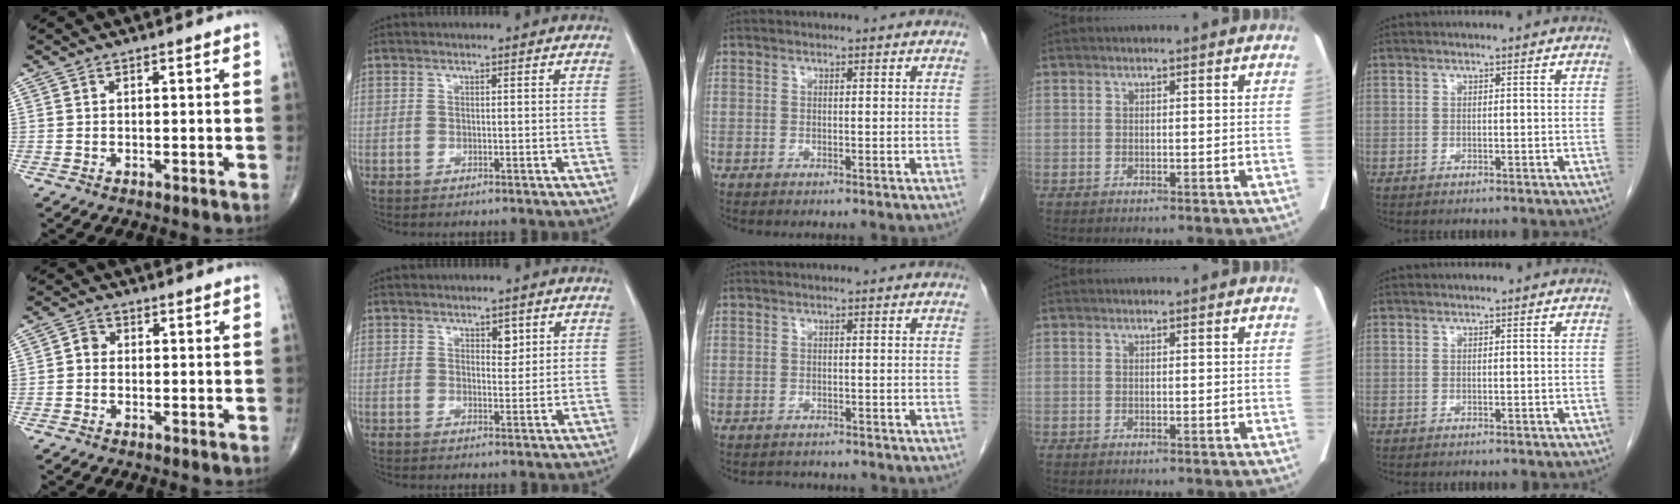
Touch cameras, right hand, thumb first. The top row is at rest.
{"thumb": {"total": 2.0, "force": [-0.3, 1.7, 1.0], "torque": [-0.006, 0.005, -0.013]}, "index": {"total": 2.2, "force": [1.2, 1.2, 1.5], "torque": [-0.017, -0.002, 0.019]}, "middle": {"total": 2.1, "force": [-1.9, 0.8, -0.2], "torque": [0.000, -0.002, -0.029]}}